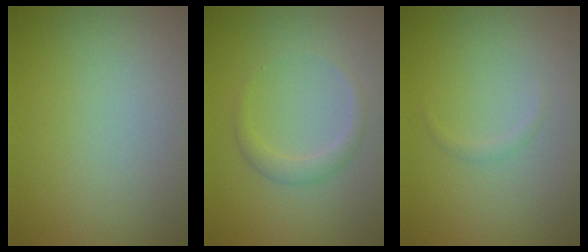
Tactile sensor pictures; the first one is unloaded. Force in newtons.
{"total": 1.6, "press": 1.6, "slide": 0.1}
{"total": 0.5, "press": 0.5, "slide": 0.0}